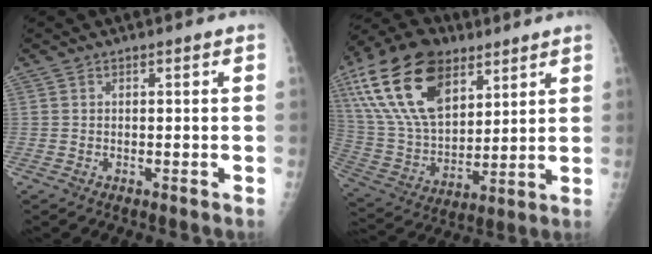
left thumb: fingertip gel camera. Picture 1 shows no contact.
{"total": 23.6, "force": [11.4, 13.5, 15.7], "torque": [-0.294, -0.022, 0.211]}